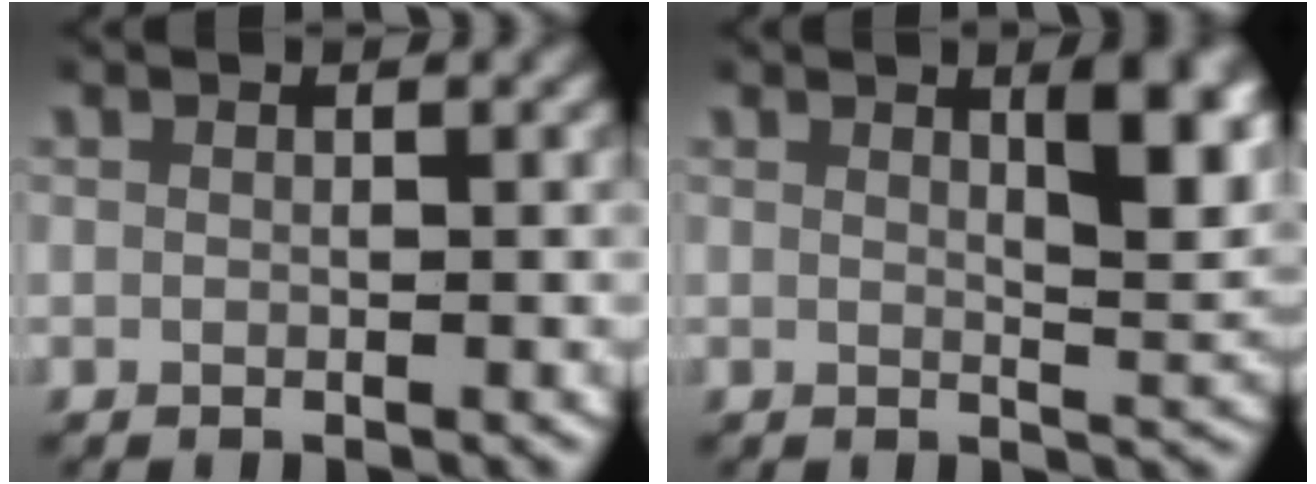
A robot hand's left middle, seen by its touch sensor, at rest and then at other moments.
{"total": 4.9, "force": [2.0, 1.0, 4.4], "torque": [-0.052, -0.007, 0.032]}